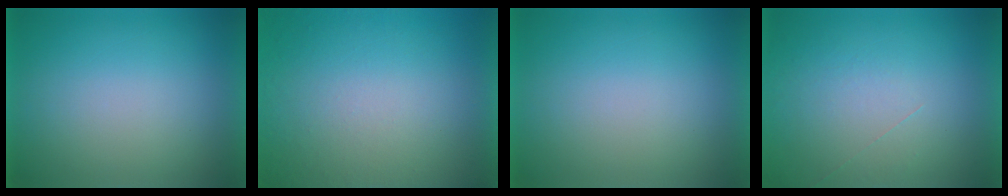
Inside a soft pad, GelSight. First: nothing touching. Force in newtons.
{"total": 8.4}
{"total": 0.0}
{"total": 1.2}